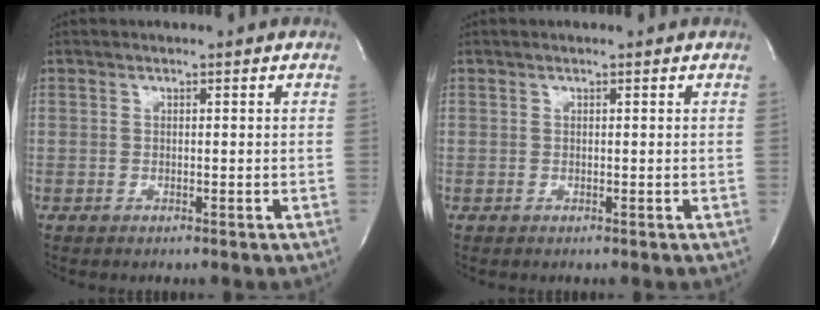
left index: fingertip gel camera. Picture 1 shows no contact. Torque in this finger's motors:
{"motor_torque": [0.27, -0.14, -0.04, 0.01]}